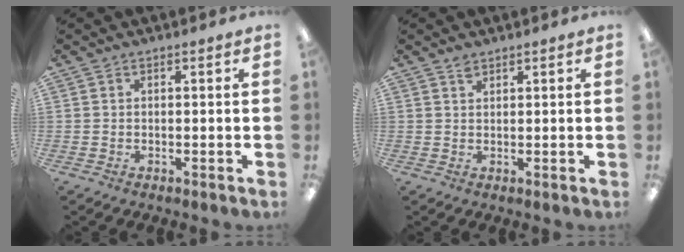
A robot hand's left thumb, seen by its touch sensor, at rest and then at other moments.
{"total": 1.4, "force": [1.3, 0.5, 0.4], "torque": [-0.011, -0.002, 0.025]}